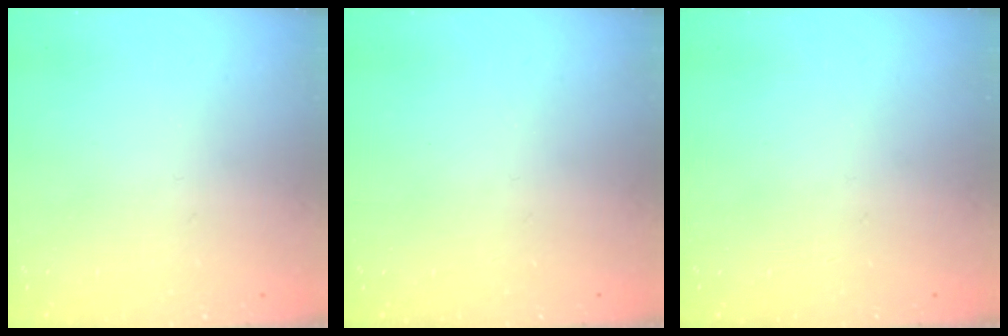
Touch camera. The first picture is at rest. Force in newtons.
{"total": 0.0}
{"total": 0.0}